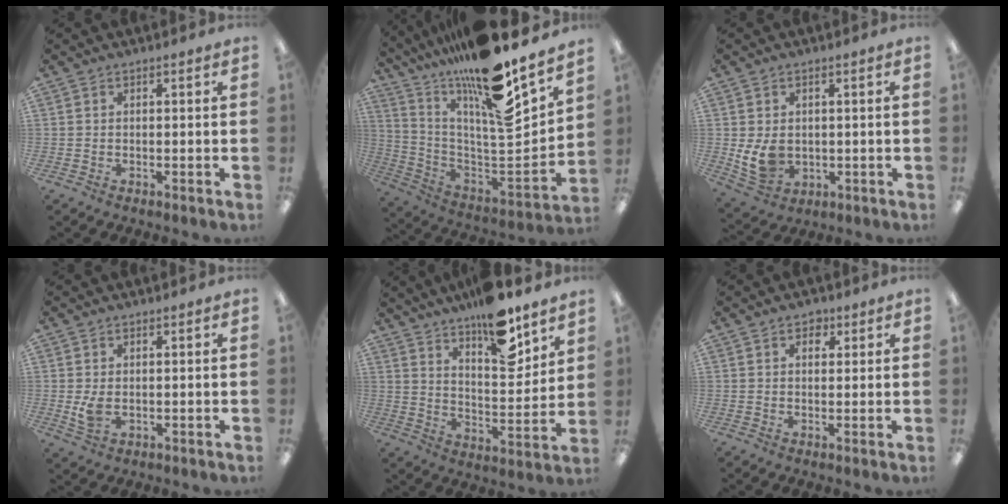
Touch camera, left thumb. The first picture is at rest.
{"total": 18.3, "force": [14.1, 1.8, 11.5], "torque": [-0.180, -0.130, 0.220]}
{"total": 6.8, "force": [0.6, 5.4, 4.1], "torque": [-0.079, -0.005, 0.011]}
{"total": 4.1, "force": [0.3, 2.6, 3.1], "torque": [-0.062, -0.011, -0.001]}
{"total": 15.6, "force": [12.3, 4.9, 8.2], "torque": [-0.118, -0.086, 0.209]}
{"total": 2.7, "force": [1.7, 1.8, 1.2], "torque": [-0.003, -0.005, 0.024]}